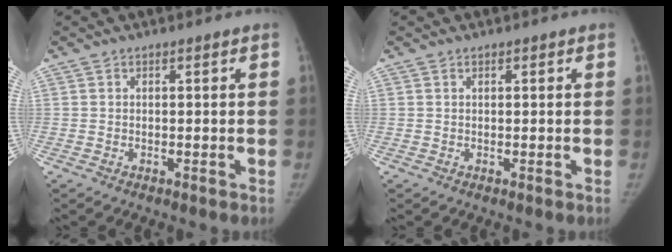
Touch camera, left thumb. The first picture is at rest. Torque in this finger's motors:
{"motor_torque": [0.12, -0.02, 0.04, -0.41, 0.00]}